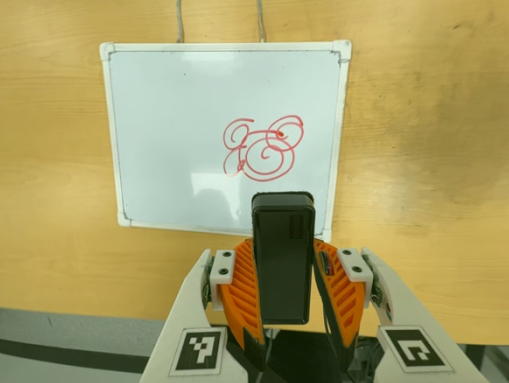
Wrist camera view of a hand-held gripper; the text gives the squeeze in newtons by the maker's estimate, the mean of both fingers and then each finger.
{"total": 4.0, "left": 2.9, "right": 5.1}